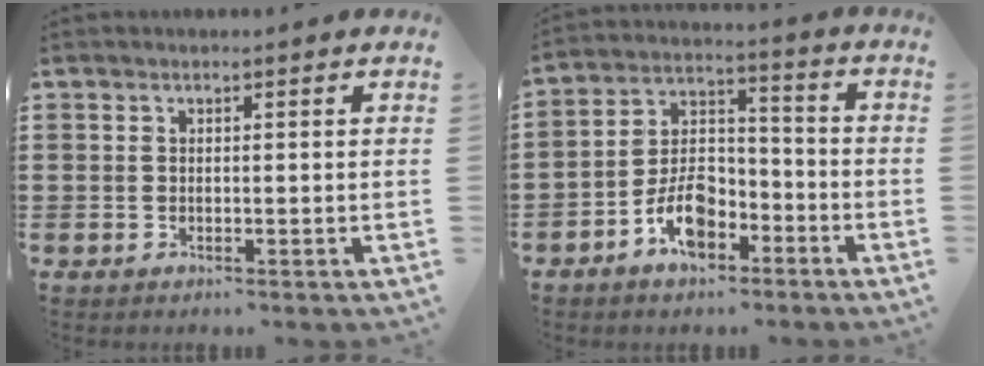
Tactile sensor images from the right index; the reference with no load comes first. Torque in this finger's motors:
{"motor_torque": [2.14, 0.00, 1.04, 0.14]}